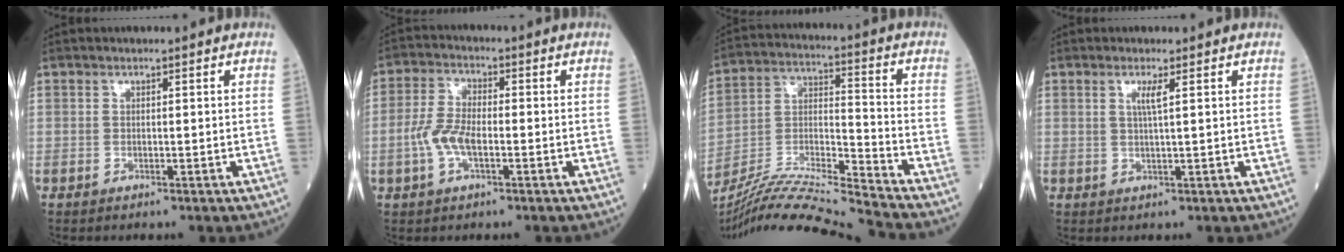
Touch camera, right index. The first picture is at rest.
{"total": 5.9, "force": [-1.5, 2.5, 5.1], "torque": [-0.118, 0.009, -0.032]}
{"total": 17.6, "force": [-16.5, -2.4, 5.9], "torque": [-0.104, 0.003, -0.293]}
{"total": 2.0, "force": [0.7, -0.3, 1.9], "torque": [-0.040, -0.002, 0.013]}